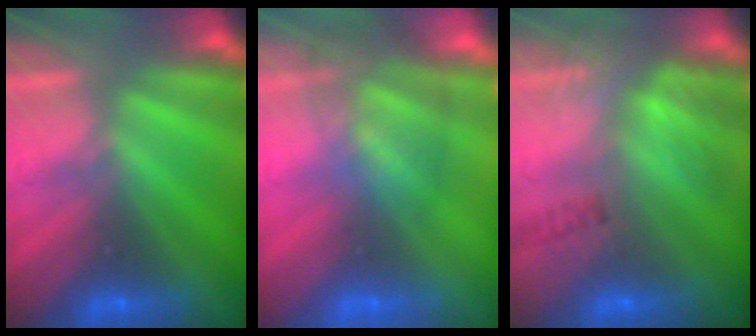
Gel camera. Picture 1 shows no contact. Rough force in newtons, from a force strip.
{"total": 3.5}
{"total": 13.7}